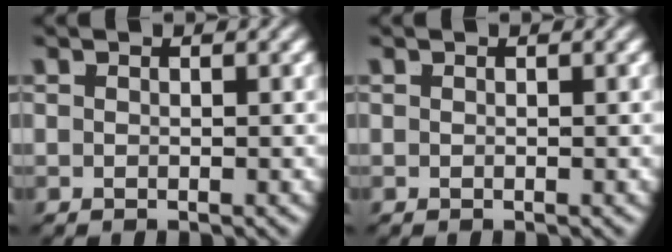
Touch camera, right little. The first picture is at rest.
{"total": 0.0}